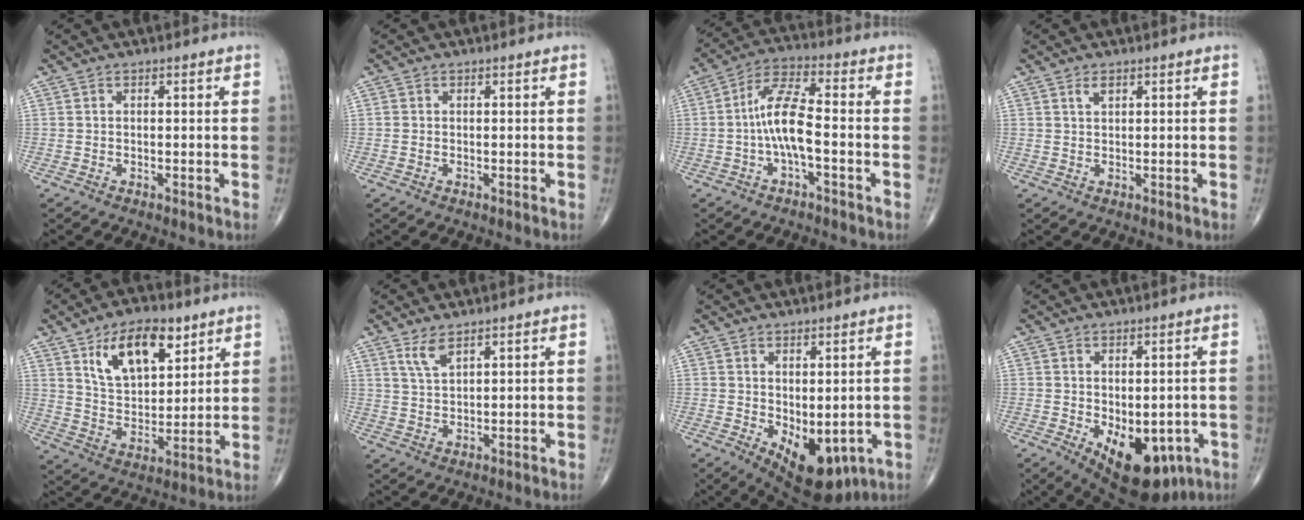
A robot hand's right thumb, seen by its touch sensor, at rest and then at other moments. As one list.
[{"total": 0.5, "force": [0.0, 0.5, 0.2], "torque": [-0.004, 0.001, -0.002]}, {"total": 9.1, "force": [-1.7, 2.7, 8.6], "torque": [-0.175, 0.031, -0.036]}, {"total": 1.5, "force": [0.9, 0.7, 0.9], "torque": [-0.013, -0.001, 0.018]}, {"total": 14.6, "force": [7.6, 7.7, 9.9], "torque": [-0.129, -0.037, 0.139]}, {"total": 3.5, "force": [2.4, 1.2, 2.3], "torque": [-0.044, -0.014, 0.054]}, {"total": 10.7, "force": [-2.4, 5.5, 8.8], "torque": [-0.103, -0.011, -0.014]}, {"total": 14.5, "force": [-4.9, 8.1, 11.0], "torque": [-0.142, -0.010, -0.050]}]